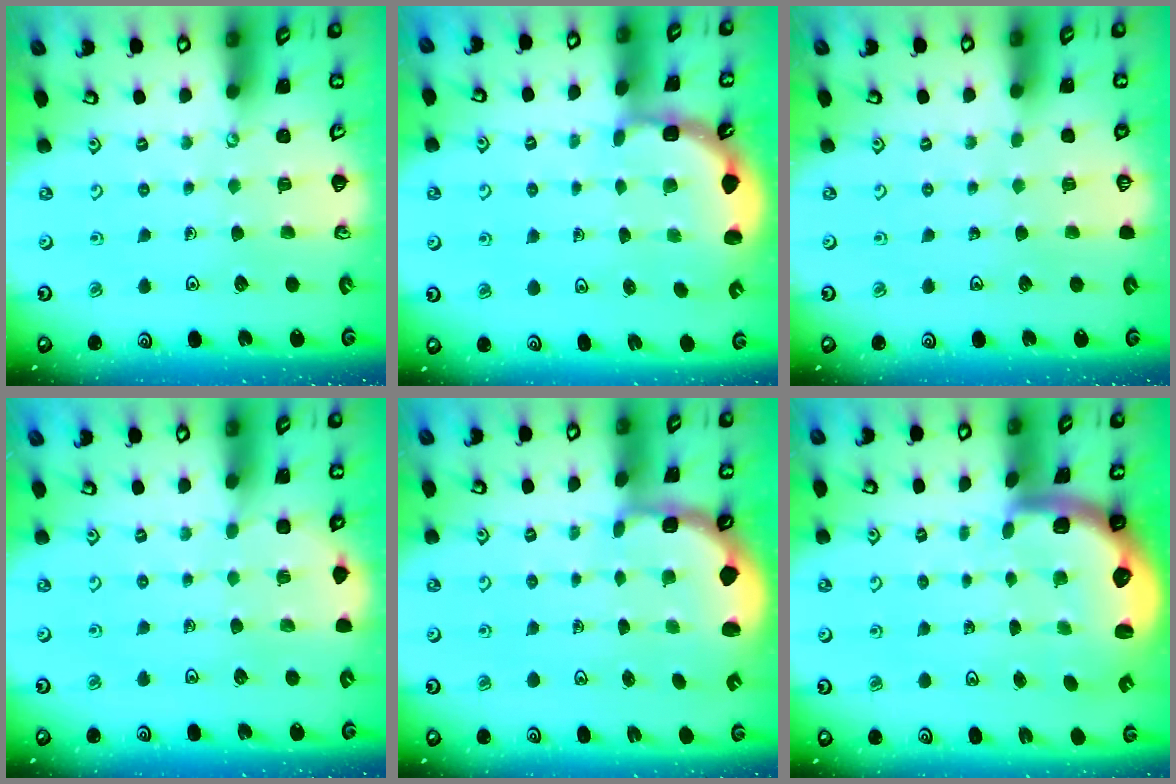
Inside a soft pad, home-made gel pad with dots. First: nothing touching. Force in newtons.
{"total": 2.0, "press": 1.8, "slide": 0.9}
{"total": 0.0}
{"total": 3.4, "press": 3.4, "slide": 0.4}
{"total": 2.2, "press": 1.9, "slide": 1.1}
{"total": 2.9, "press": 2.6, "slide": 1.4}